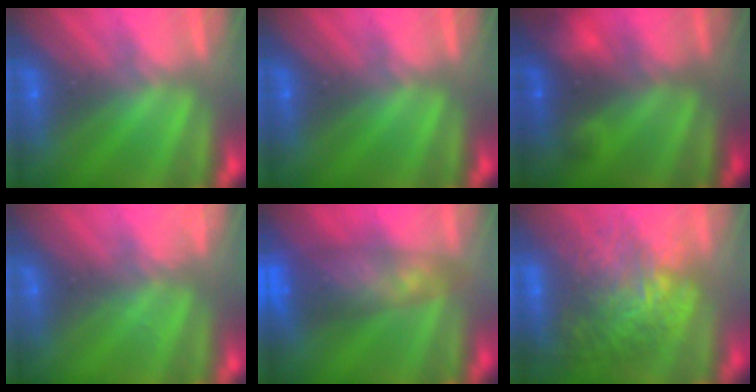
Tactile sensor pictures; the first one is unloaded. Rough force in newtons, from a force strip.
{"total": 0.0}
{"total": 2.3}
{"total": 2.3}
{"total": 9.4}
{"total": 8.2}